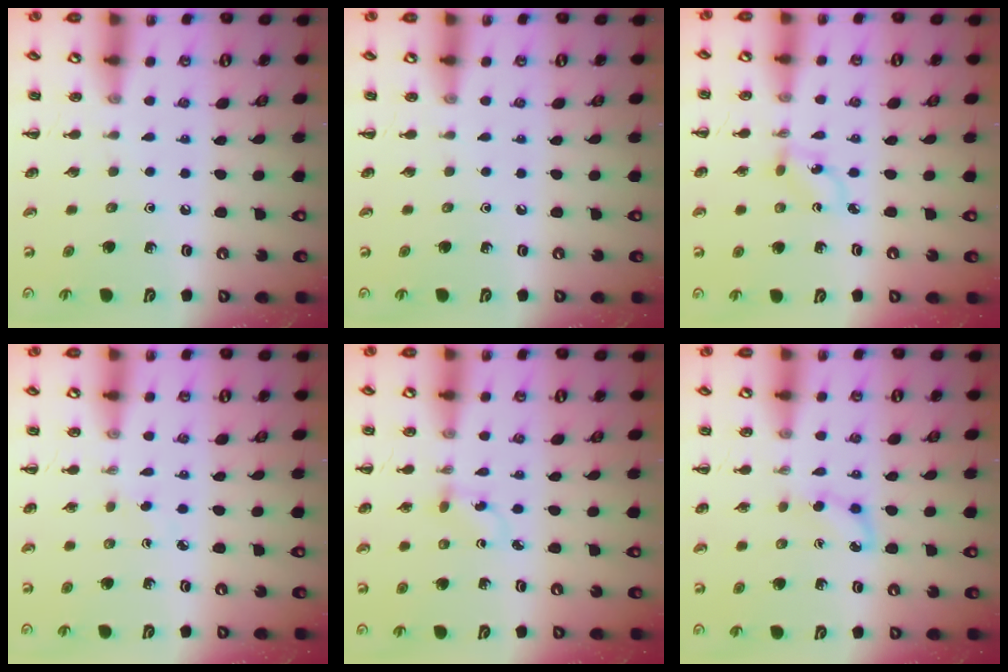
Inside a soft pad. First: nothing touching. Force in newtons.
{"total": 0.0}
{"total": 1.2, "press": 1.1, "slide": 0.5}
{"total": 1.7, "press": 1.5, "slide": 0.8}
{"total": 1.6, "press": 1.4, "slide": 0.7}
{"total": 3.2, "press": 3.1, "slide": 0.9}